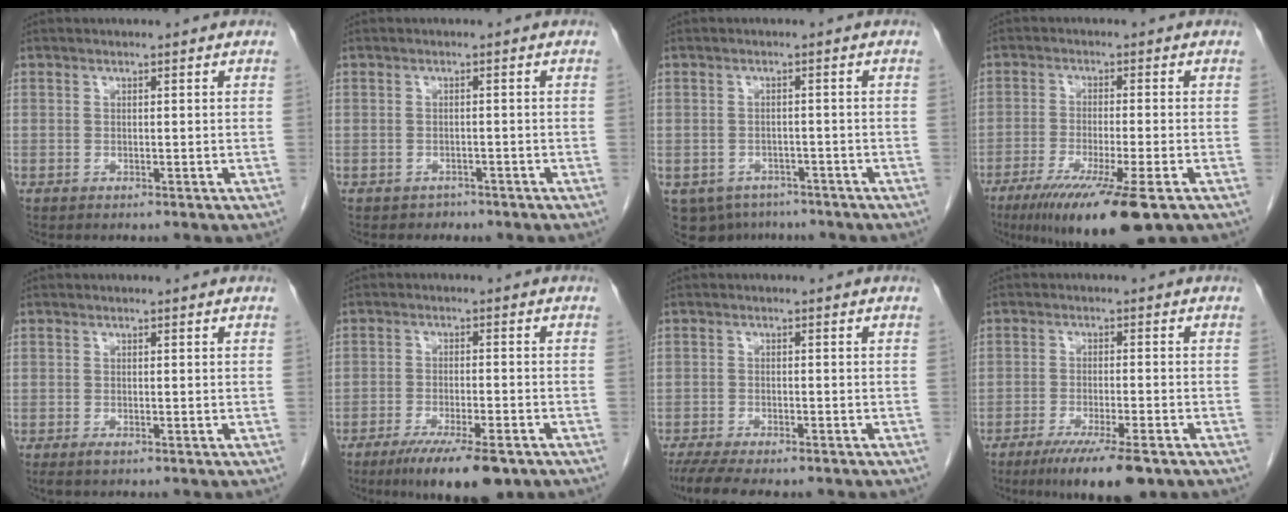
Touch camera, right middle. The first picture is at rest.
{"total": 1.6, "force": [-1.2, 1.1, -0.1], "torque": [-0.009, 0.004, -0.019]}
{"total": 7.8, "force": [-5.3, 5.5, 1.8], "torque": [-0.036, -0.002, -0.068]}
{"total": 12.9, "force": [-8.1, 0.6, 10.1], "torque": [-0.164, -0.037, -0.130]}
{"total": 0.8, "force": [-0.6, 0.2, 0.6], "torque": [-0.013, -0.003, -0.007]}
{"total": 10.4, "force": [-7.2, 2.0, 7.3], "torque": [-0.110, -0.019, -0.109]}
{"total": 9.3, "force": [-7.5, 2.3, 4.9], "torque": [-0.076, -0.009, -0.115]}
{"total": 9.6, "force": [-6.6, 1.2, 6.9], "torque": [-0.104, -0.020, -0.101]}